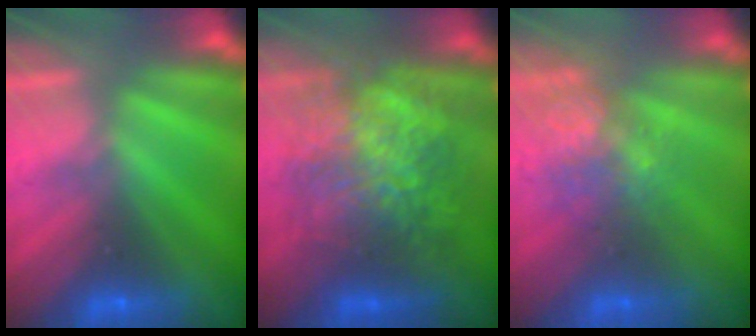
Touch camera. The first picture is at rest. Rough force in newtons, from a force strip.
{"total": 7.9}
{"total": 3.5}